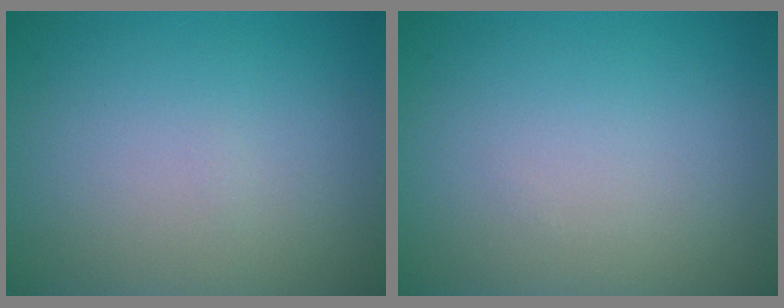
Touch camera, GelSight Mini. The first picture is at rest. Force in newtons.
{"total": 0.0}